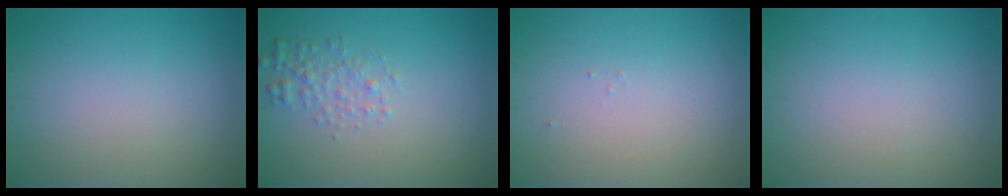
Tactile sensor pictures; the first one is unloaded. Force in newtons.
{"total": 1.8, "press": 1.8, "slide": 0.0}
{"total": 0.0}
{"total": 0.0}